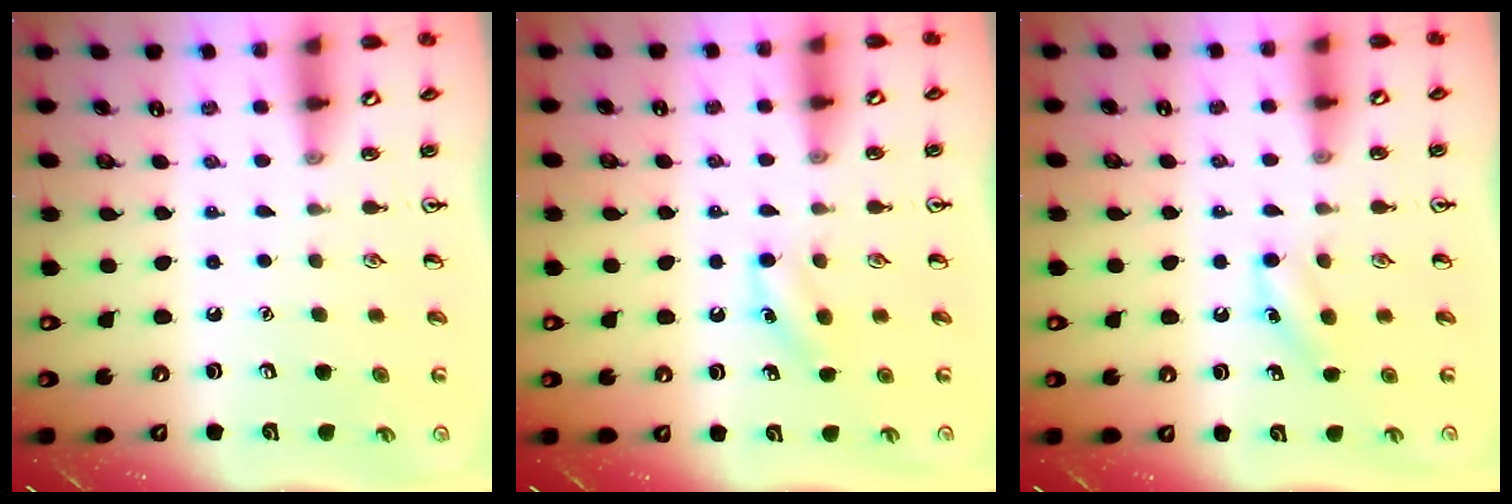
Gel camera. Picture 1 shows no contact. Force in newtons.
{"total": 6.2, "press": 6.0, "slide": 1.7}
{"total": 6.2, "press": 6.0, "slide": 1.7}